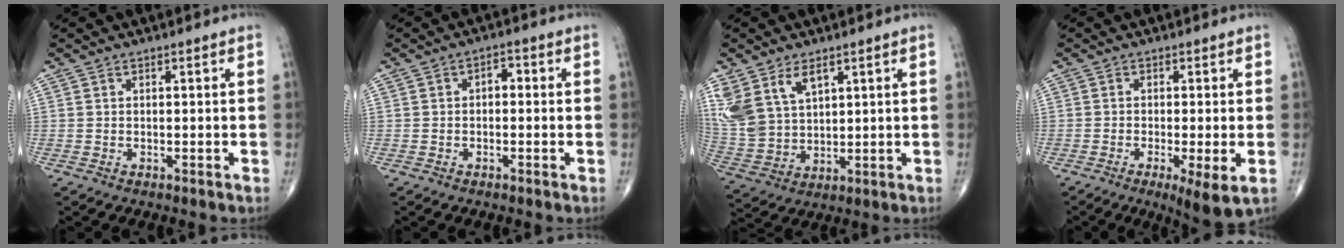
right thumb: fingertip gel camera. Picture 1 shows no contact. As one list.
[{"total": 2.2, "force": [0.0, 1.5, 1.7], "torque": [-0.012, 0.008, -0.009]}, {"total": 12.3, "force": [6.2, 7.5, 7.5], "torque": [-0.156, -0.017, 0.141]}, {"total": 6.5, "force": [-2.2, 1.1, 6.0], "torque": [-0.104, -0.018, -0.037]}]